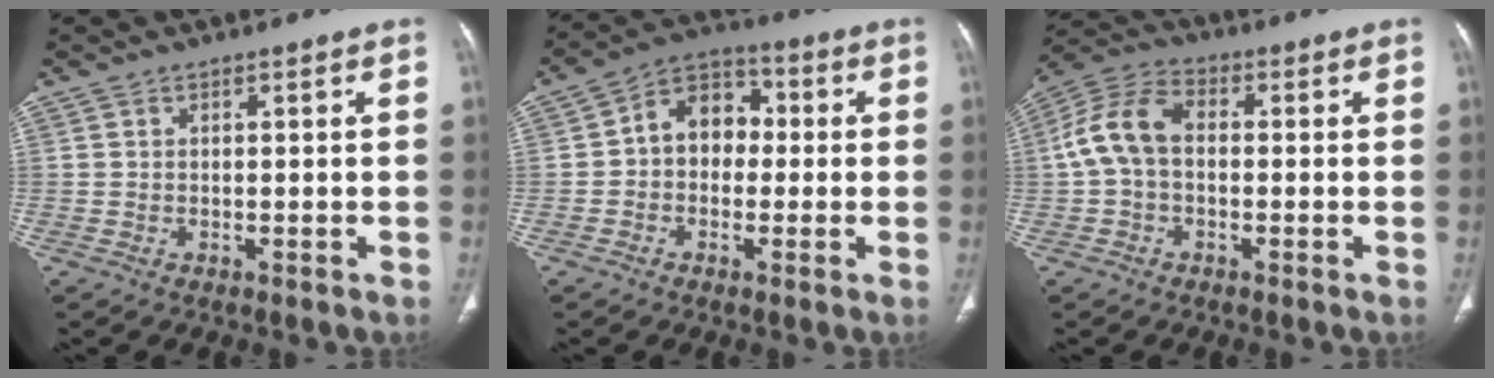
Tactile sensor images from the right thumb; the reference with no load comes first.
{"total": 8.8, "force": [0.0, 6.8, 5.6], "torque": [-0.054, 0.028, -0.015]}
{"total": 9.2, "force": [-0.1, 6.0, 7.0], "torque": [-0.142, 0.029, -0.012]}